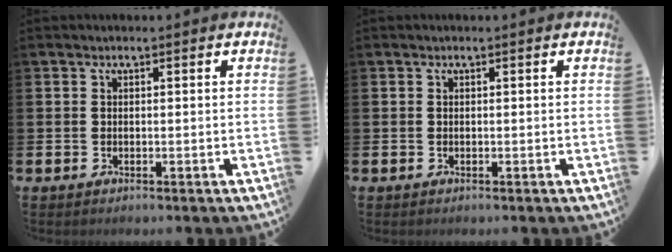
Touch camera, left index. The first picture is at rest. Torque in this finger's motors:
{"motor_torque": [-0.13, -0.07, -0.01, -0.01]}